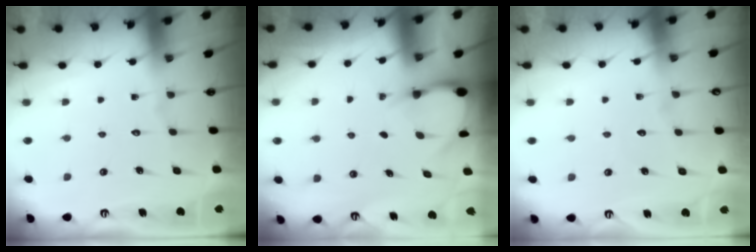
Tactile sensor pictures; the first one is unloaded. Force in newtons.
{"total": 3.4, "press": 3.4, "slide": 0.2}
{"total": 2.0, "press": 2.0, "slide": 0.2}